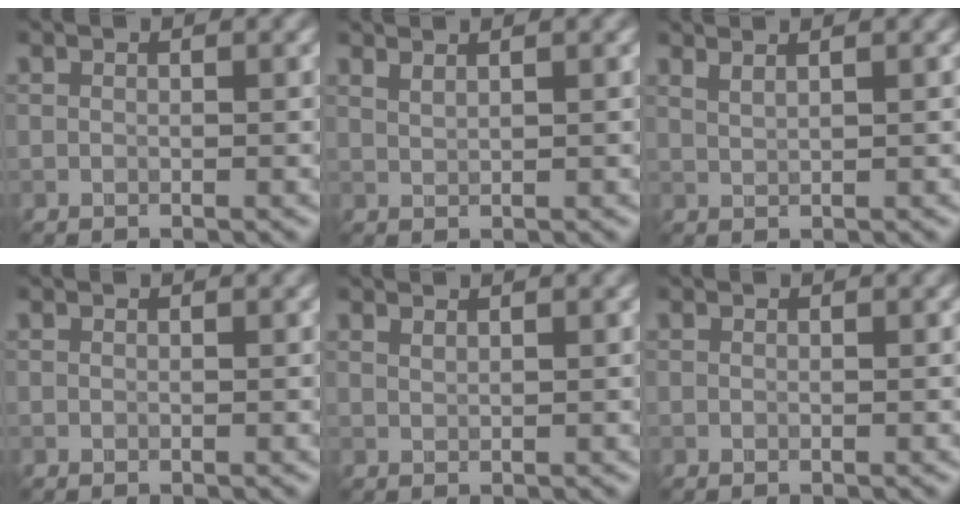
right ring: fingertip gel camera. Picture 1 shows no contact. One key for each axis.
{"total": 1.1, "fx": 1.0, "fy": 0.2, "fz": 0.5, "tx": -0.008, "ty": 0.002, "tz": 0.016}
{"total": 1.6, "fx": 1.4, "fy": 0.4, "fz": 0.8, "tx": -0.006, "ty": 0.002, "tz": 0.015}
{"total": 0.0}
{"total": 0.6, "fx": 0.6, "fy": 0.0, "fz": 0.1, "tx": -0.005, "ty": 0.002, "tz": 0.014}
{"total": 0.0}